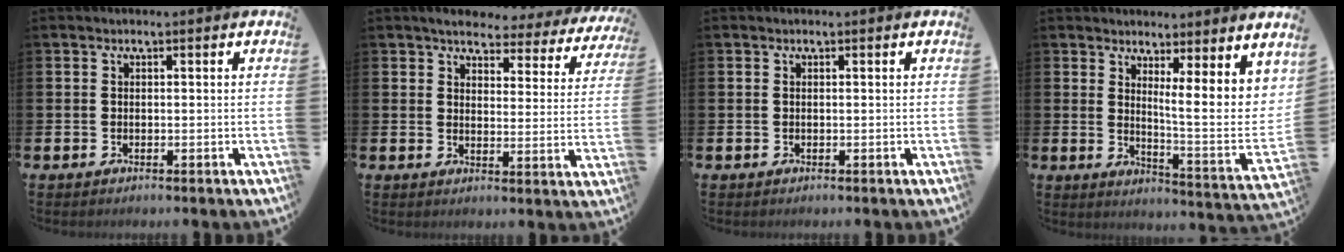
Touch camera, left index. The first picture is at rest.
{"total": 3.8, "force": [3.5, 1.2, 0.9], "torque": [-0.023, -0.030, 0.053]}
{"total": 0.0}
{"total": 6.7, "force": [4.6, 0.3, 4.8], "torque": [-0.069, -0.072, 0.068]}